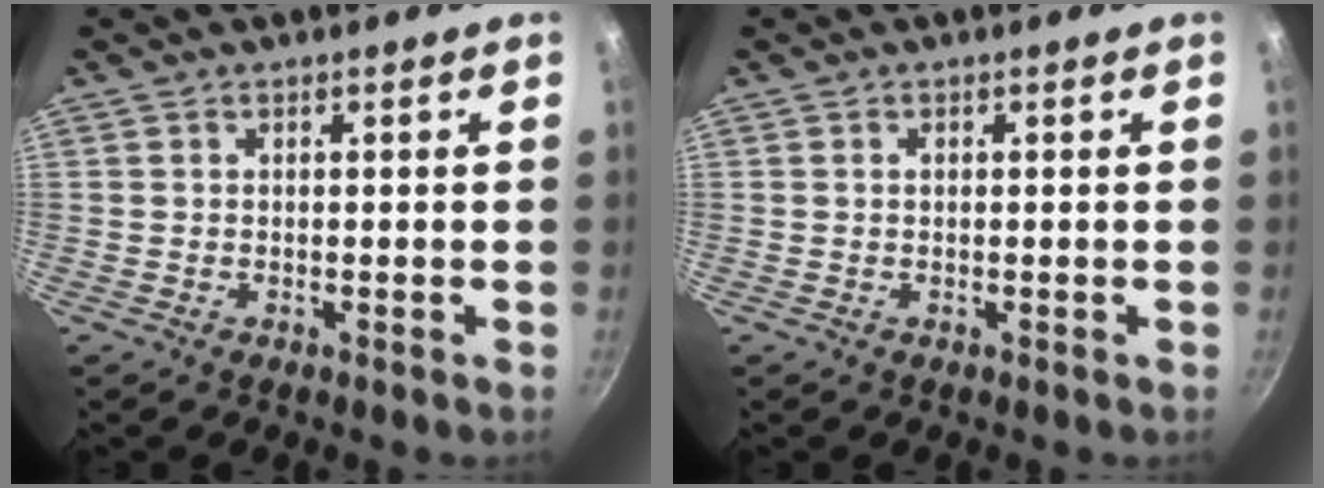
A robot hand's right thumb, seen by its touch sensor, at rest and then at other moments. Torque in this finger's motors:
{"motor_torque": [-0.22, 0.32, 0.45, -0.22, -0.01]}